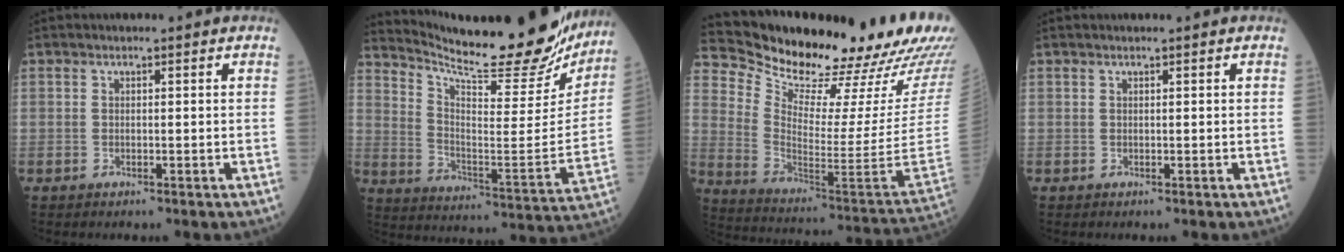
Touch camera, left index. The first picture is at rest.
{"total": 23.4, "force": [21.2, 3.6, 9.2], "torque": [-0.154, -0.074, 0.293]}
{"total": 30.6, "force": [26.8, 3.5, 14.4], "torque": [-0.241, -0.110, 0.357]}
{"total": 0.0}